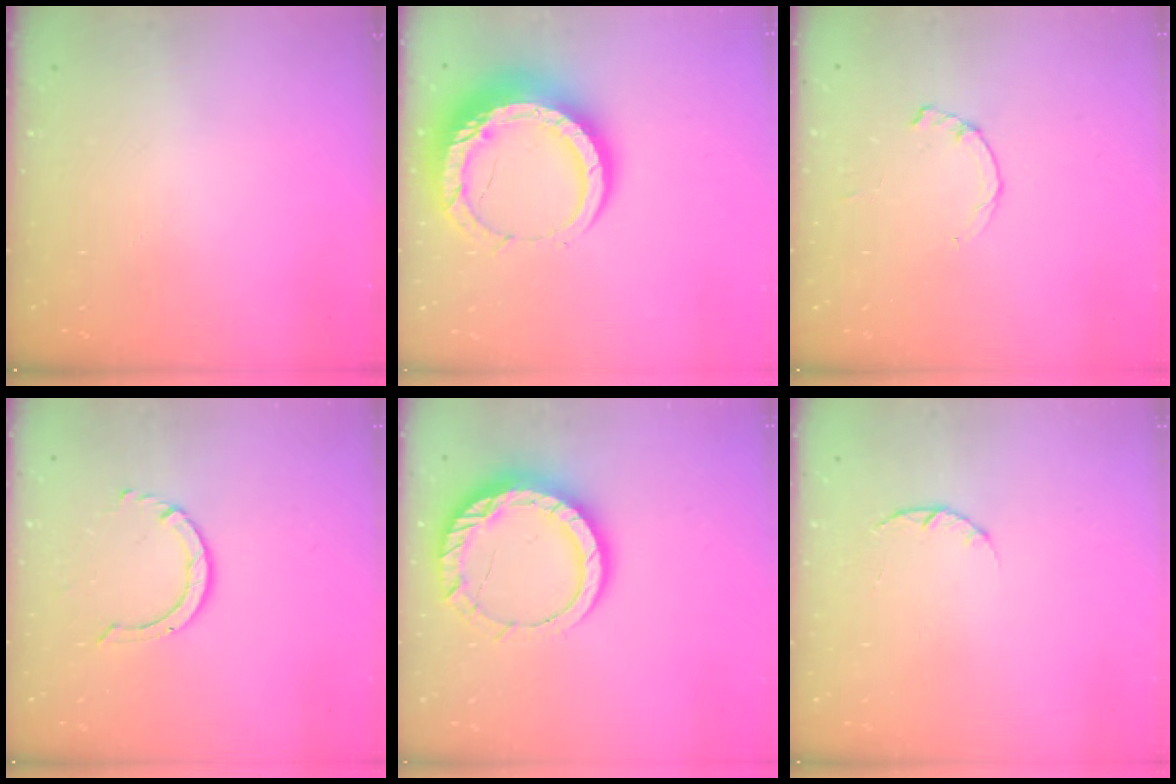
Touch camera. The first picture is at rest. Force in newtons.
{"total": 17.1, "press": 17.0, "slide": 1.6}
{"total": 1.2, "press": 1.2, "slide": 0.3}
{"total": 3.3, "press": 3.2, "slide": 0.4}
{"total": 14.3, "press": 14.3, "slide": 1.3}
{"total": 1.4, "press": 1.3, "slide": 0.3}